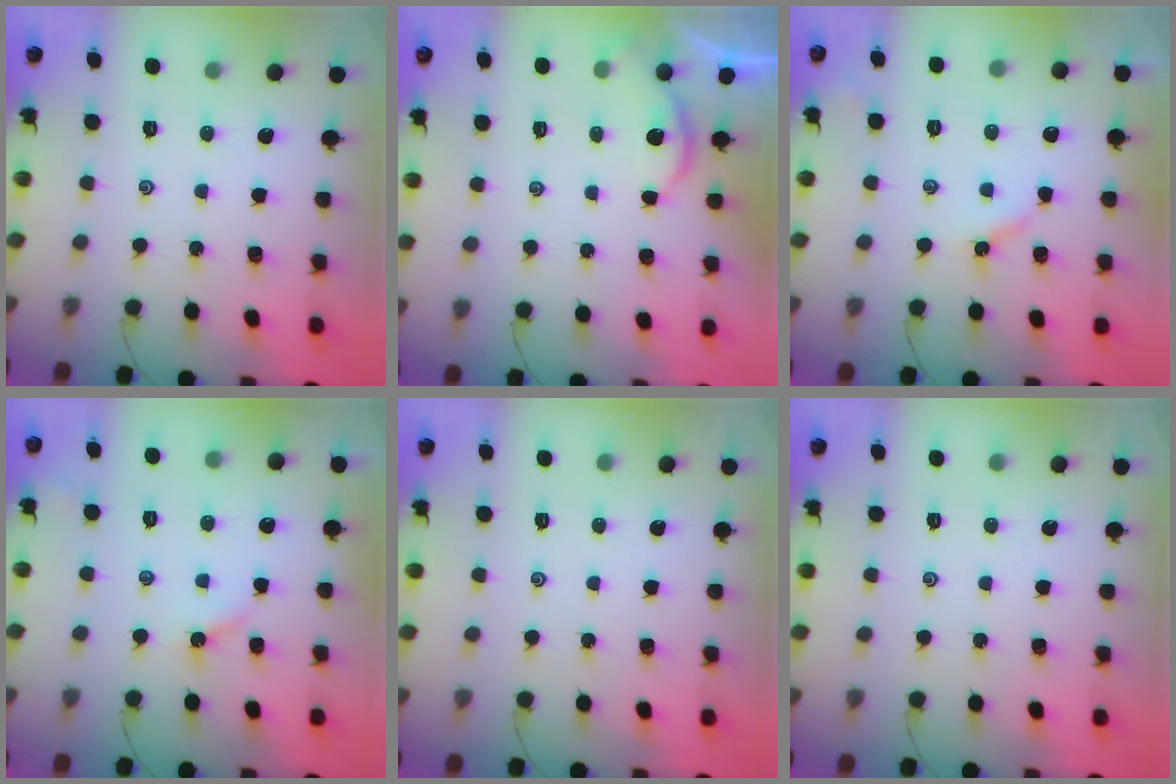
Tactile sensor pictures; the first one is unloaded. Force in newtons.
{"total": 1.2, "press": 1.1, "slide": 0.1}
{"total": 3.3, "press": 3.2, "slide": 0.3}
{"total": 2.6, "press": 2.6, "slide": 0.3}
{"total": 0.0}
{"total": 0.0}